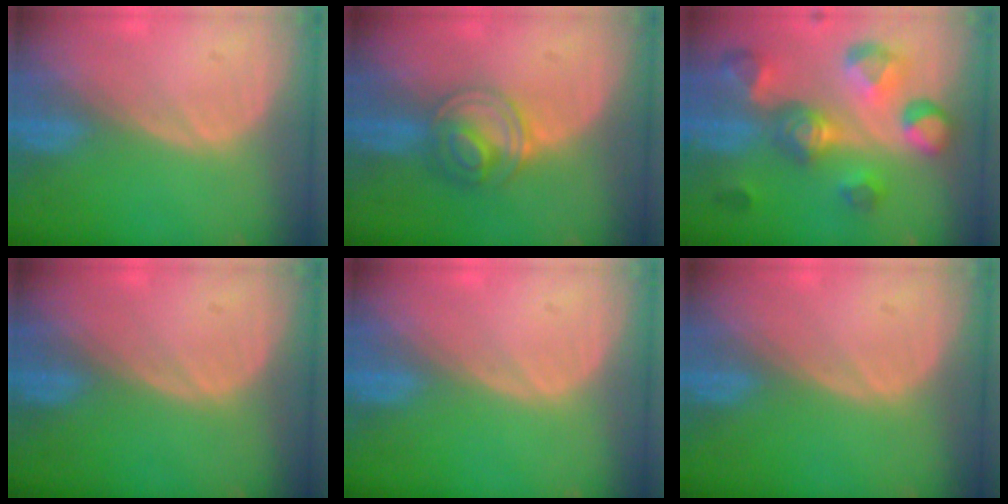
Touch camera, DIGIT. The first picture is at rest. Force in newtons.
{"total": 6.2, "press": 5.4, "slide": 3.1}
{"total": 11.1, "press": 9.9, "slide": 5.0}
{"total": 0.0}
{"total": 0.0}
{"total": 0.0}